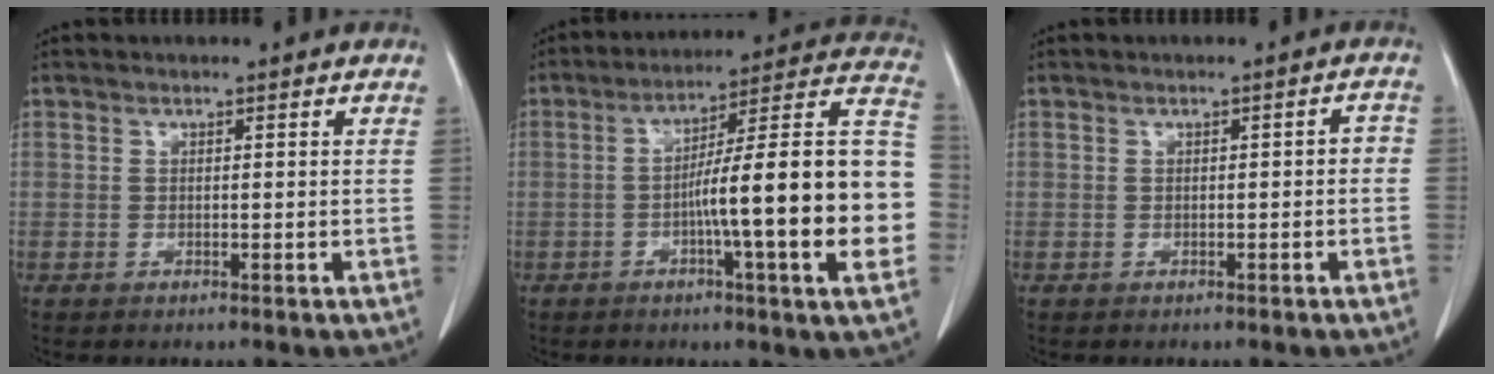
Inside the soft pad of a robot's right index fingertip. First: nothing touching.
{"total": 22.1, "force": [-3.5, 0.5, 21.8], "torque": [-0.240, 0.027, -0.057]}
{"total": 1.4, "force": [-0.4, 0.6, 1.2], "torque": [-0.011, 0.005, -0.005]}